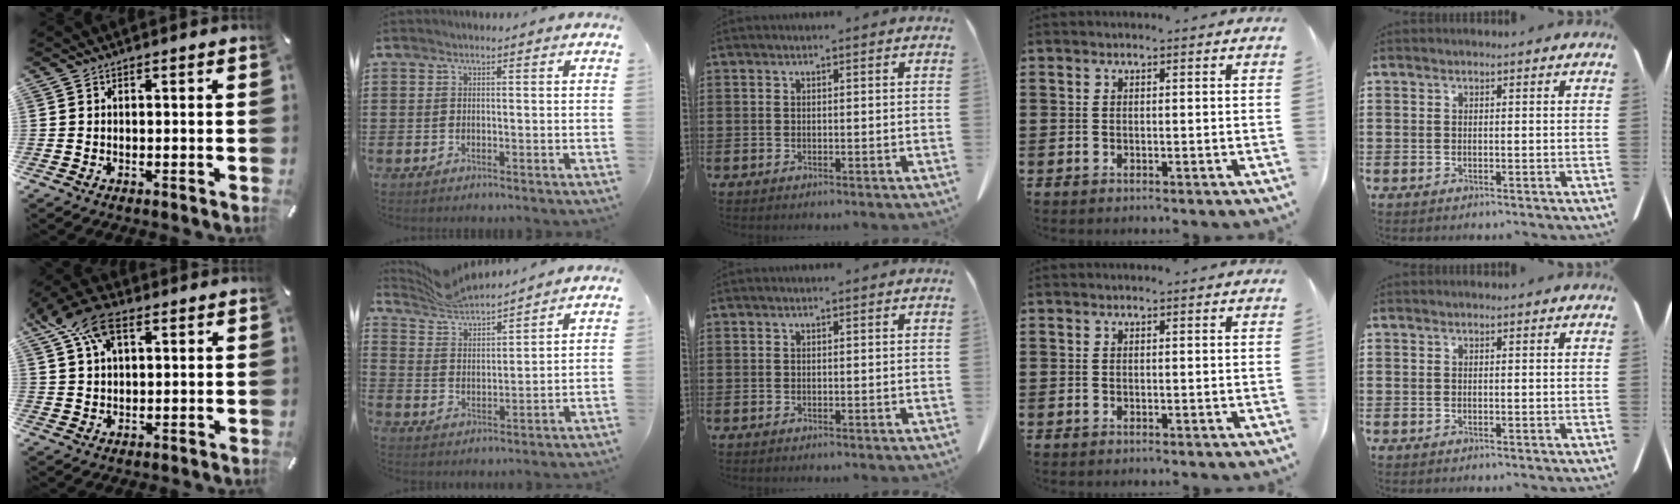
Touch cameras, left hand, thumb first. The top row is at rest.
{"thumb": {"total": 10.9, "force": [5.2, 6.0, 7.4], "torque": [-0.171, -0.002, 0.096]}, "index": {"total": 5.7, "force": [5.5, 0.4, 1.1], "torque": [-0.047, -0.027, 0.097]}}